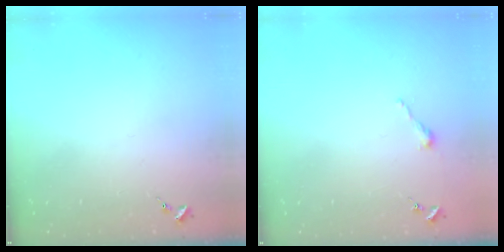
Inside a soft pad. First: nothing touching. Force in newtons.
{"total": 2.5, "press": 2.5, "slide": 0.2}